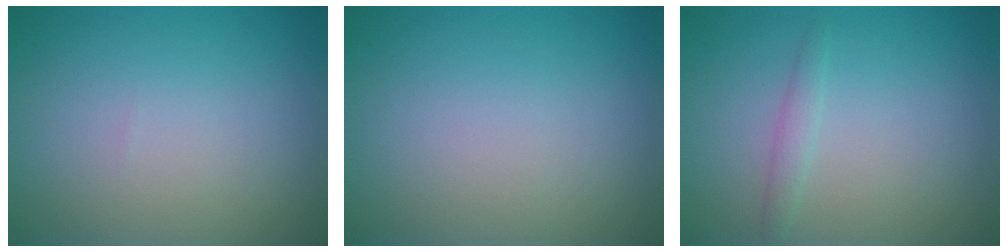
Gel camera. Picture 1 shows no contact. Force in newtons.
{"total": 0.0}
{"total": 1.2, "press": 1.2, "slide": 0.1}